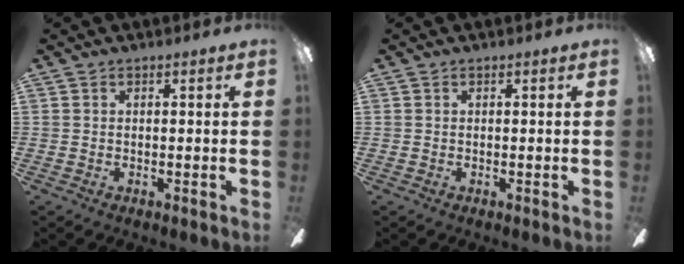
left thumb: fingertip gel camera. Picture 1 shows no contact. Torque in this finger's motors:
{"motor_torque": [-0.04, 0.00, -0.10, 0.03, 0.00]}